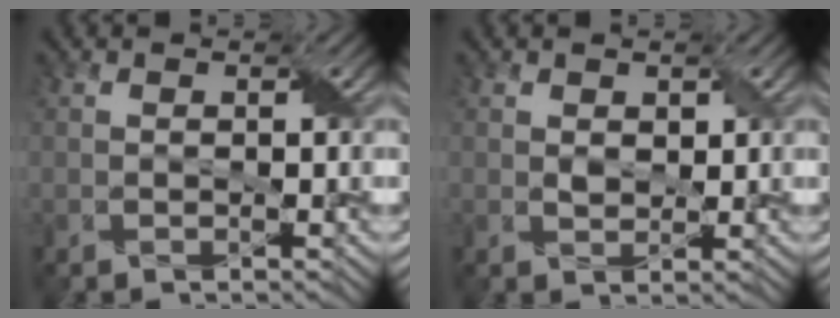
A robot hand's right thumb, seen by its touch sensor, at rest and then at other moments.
{"total": 1.4, "force": [0.7, 0.9, 0.8], "torque": [-0.019, -0.002, 0.015]}